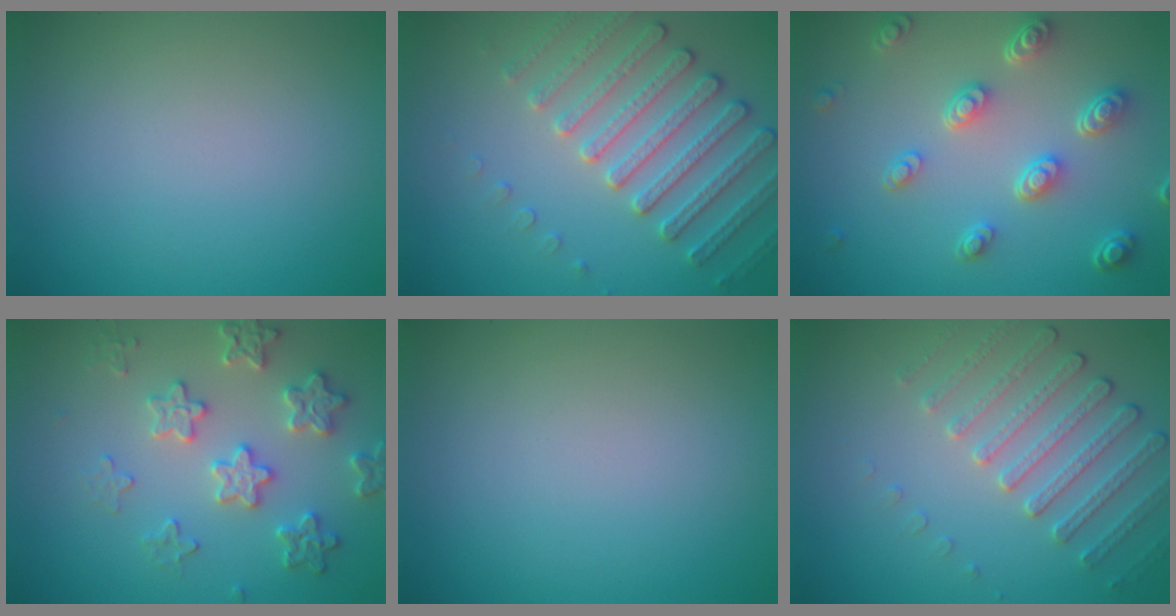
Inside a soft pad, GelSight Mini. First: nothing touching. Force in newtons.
{"total": 4.3, "press": 4.2, "slide": 1.0}
{"total": 4.8, "press": 3.7, "slide": 3.0}
{"total": 3.6, "press": 3.6, "slide": 0.8}
{"total": 0.0}
{"total": 3.0, "press": 2.7, "slide": 1.3}